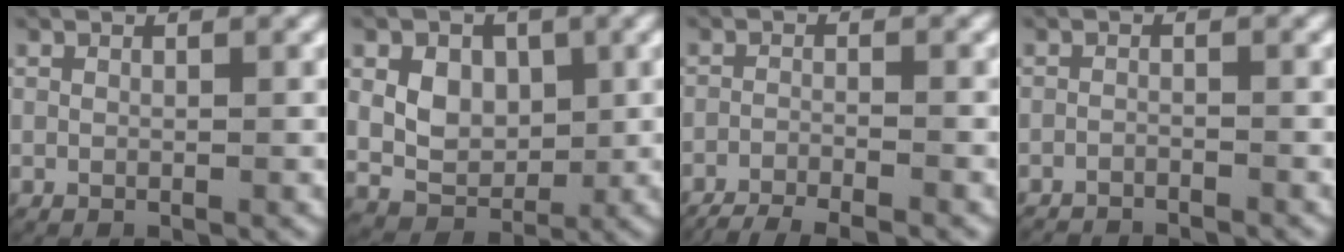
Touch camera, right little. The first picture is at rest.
{"total": 6.3, "force": [0.3, 5.2, 3.6], "torque": [-0.083, -0.023, 0.016]}
{"total": 7.0, "force": [-6.5, 1.9, 1.8], "torque": [-0.025, -0.018, -0.099]}
{"total": 2.2, "force": [-2.2, 0.3, 0.2], "torque": [-0.008, -0.013, -0.035]}